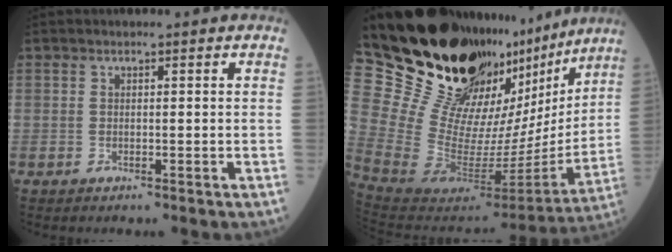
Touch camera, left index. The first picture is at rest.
{"total": 30.0, "force": [24.8, 10.4, 13.5], "torque": [-0.207, -0.042, 0.371]}